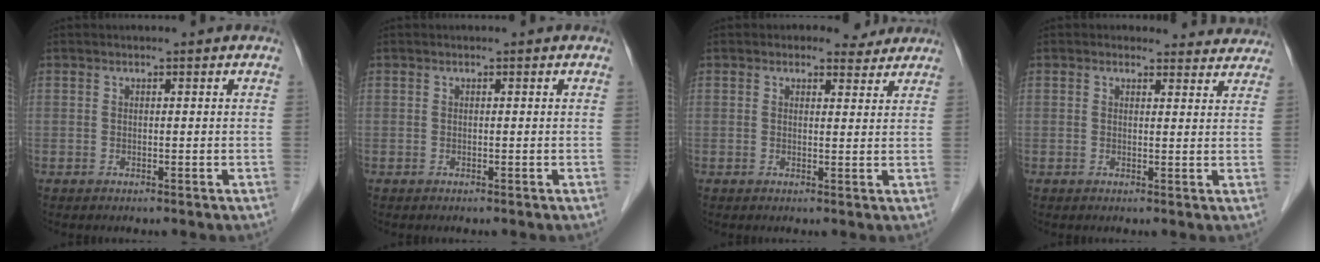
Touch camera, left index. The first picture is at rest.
{"total": 0.0}
{"total": 3.0, "force": [2.5, 1.6, 0.3], "torque": [-0.004, -0.002, 0.025]}
{"total": 5.9, "force": [5.5, 2.2, -0.2], "torque": [0.028, -0.005, 0.037]}